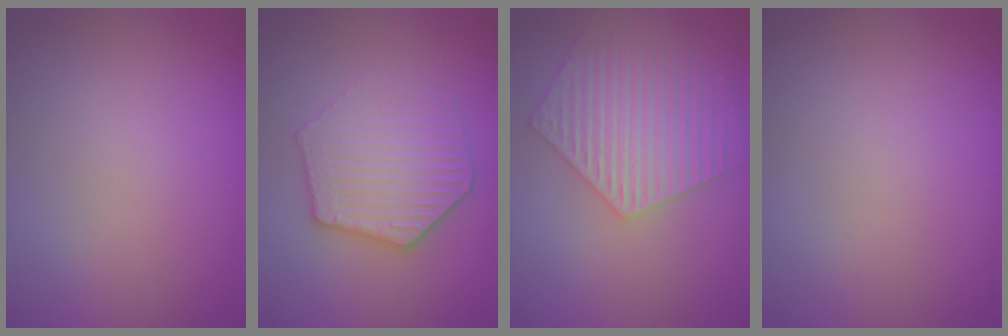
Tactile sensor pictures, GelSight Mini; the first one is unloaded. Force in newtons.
{"total": 4.4, "press": 4.0, "slide": 1.8}
{"total": 6.0, "press": 5.0, "slide": 3.2}
{"total": 0.0}